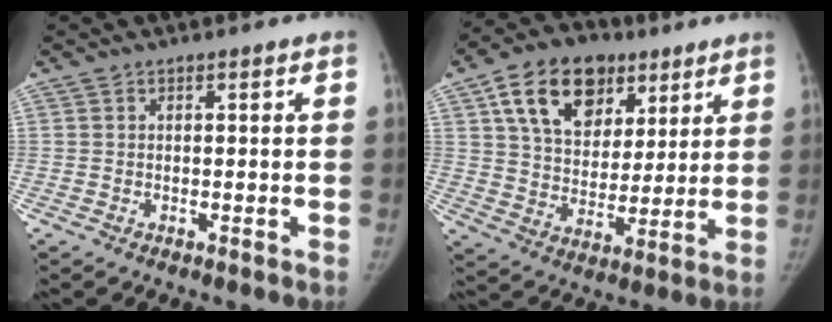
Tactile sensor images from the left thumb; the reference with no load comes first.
{"total": 17.6, "force": [8.5, 11.9, 9.6], "torque": [-0.125, -0.018, 0.144]}